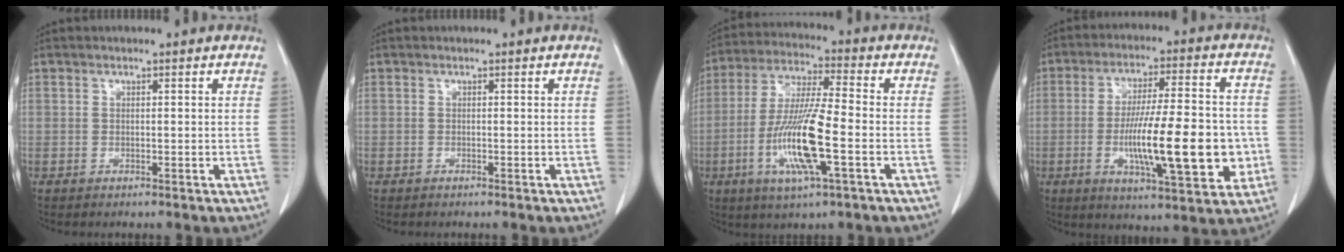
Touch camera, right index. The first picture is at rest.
{"total": 0.0}
{"total": 13.5, "force": [-3.7, 1.1, 12.9], "torque": [-0.263, -0.011, -0.071]}
{"total": 16.7, "force": [-3.1, 3.2, 16.1], "torque": [-0.268, 0.000, -0.042]}